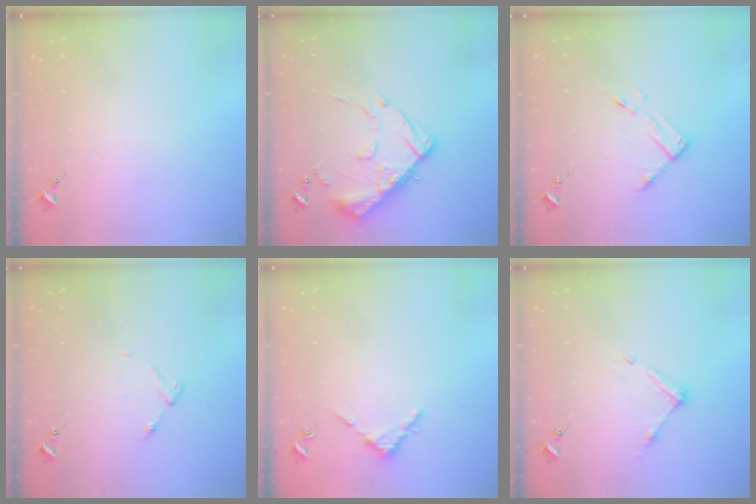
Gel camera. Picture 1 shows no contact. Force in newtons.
{"total": 14.2, "press": 14.2, "slide": 1.2}
{"total": 7.4, "press": 7.4, "slide": 0.6}
{"total": 4.9, "press": 4.9, "slide": 0.6}
{"total": 2.7, "press": 2.7, "slide": 0.3}
{"total": 6.8, "press": 6.7, "slide": 0.4}